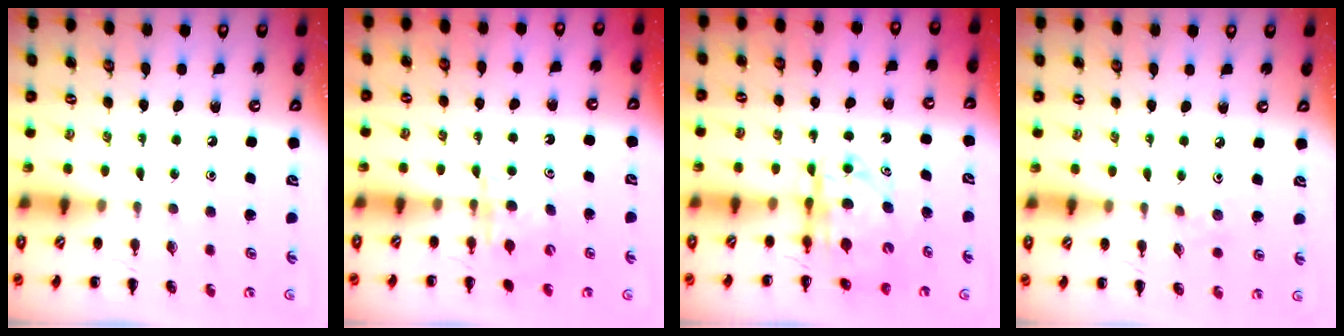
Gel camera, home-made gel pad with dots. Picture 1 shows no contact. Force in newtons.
{"total": 6.1, "press": 6.1, "slide": 0.7}
{"total": 6.4, "press": 6.2, "slide": 1.3}
{"total": 3.1, "press": 2.8, "slide": 1.2}